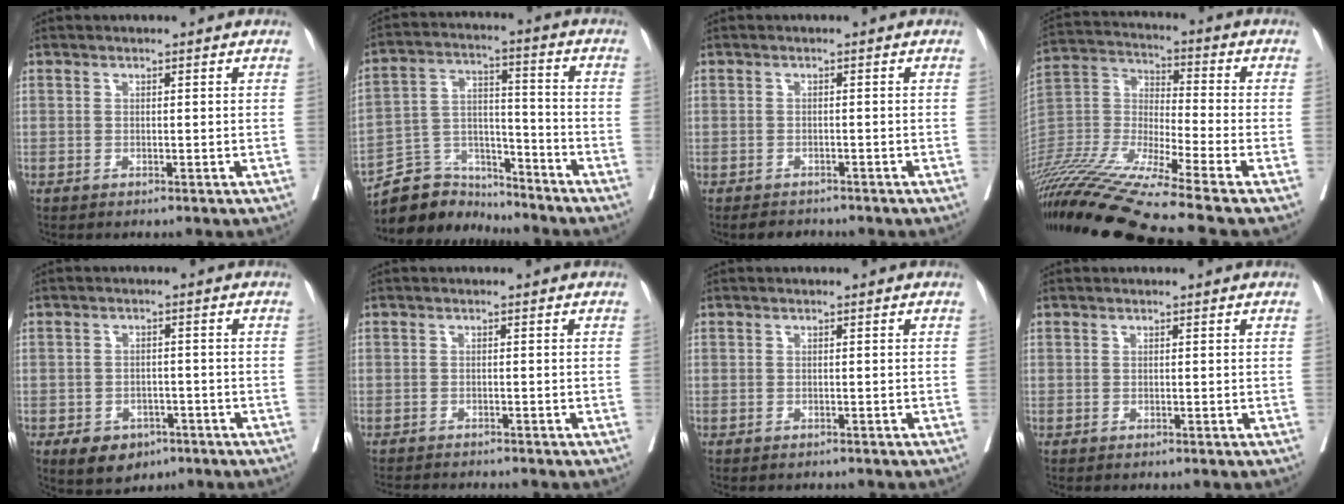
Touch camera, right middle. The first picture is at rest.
{"total": 10.1, "force": [-9.6, 3.3, 0.0], "torque": [-0.002, 0.043, -0.177]}
{"total": 2.6, "force": [-2.4, 1.0, 0.4], "torque": [-0.006, -0.003, -0.035]}
{"total": 21.5, "force": [-17.8, -1.9, 12.1], "torque": [-0.272, -0.037, -0.334]}
{"total": 6.0, "force": [-3.5, 4.0, 2.6], "torque": [-0.036, 0.002, -0.045]}
{"total": 5.8, "force": [-5.5, 0.6, 1.7], "torque": [-0.017, -0.009, -0.082]}
{"total": 1.5, "force": [-1.3, 0.5, 0.2], "torque": [-0.009, -0.002, -0.020]}
{"total": 0.0}